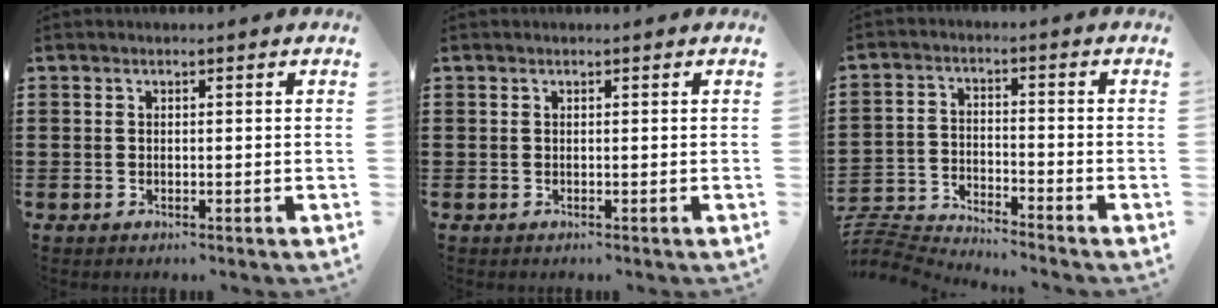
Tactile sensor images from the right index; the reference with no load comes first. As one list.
[{"total": 0.0}, {"total": 4.8, "force": [-4.8, 0.0, 0.2], "torque": [-0.027, -0.007, -0.105]}]